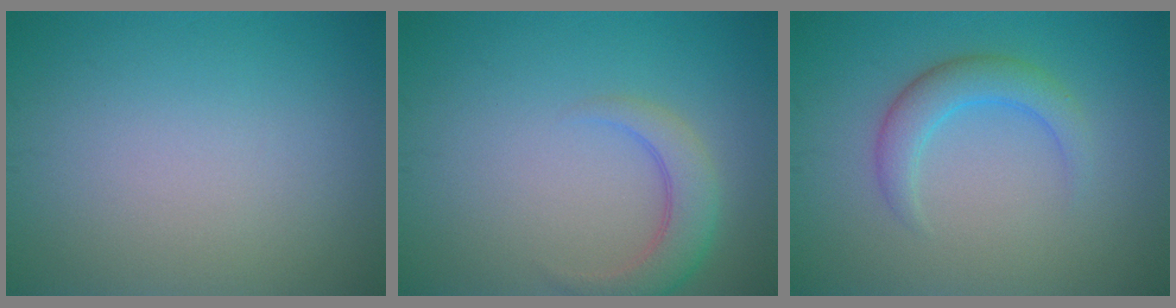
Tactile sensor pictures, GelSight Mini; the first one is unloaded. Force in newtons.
{"total": 3.2, "press": 3.2, "slide": 0.3}
{"total": 3.0, "press": 3.0, "slide": 0.1}